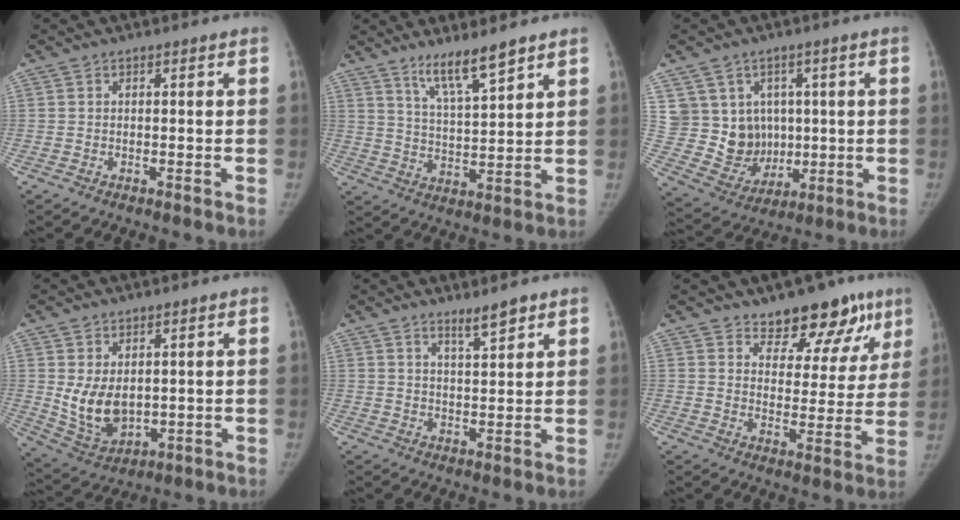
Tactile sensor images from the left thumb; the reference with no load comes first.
{"total": 8.4, "force": [6.3, 0.9, 5.4], "torque": [-0.095, -0.048, 0.123]}
{"total": 11.4, "force": [2.5, 10.3, 4.1], "torque": [-0.027, -0.008, 0.069]}
{"total": 8.8, "force": [0.9, 5.9, 6.4], "torque": [-0.100, -0.017, 0.040]}
{"total": 3.9, "force": [3.2, 0.4, 2.3], "torque": [-0.033, -0.029, 0.055]}
{"total": 13.1, "force": [9.5, 6.8, 5.9], "torque": [-0.013, -0.056, 0.125]}